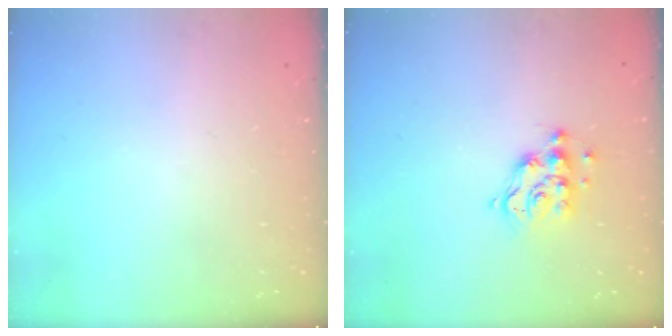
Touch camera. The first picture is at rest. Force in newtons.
{"total": 10.1, "press": 10.1, "slide": 0.3}